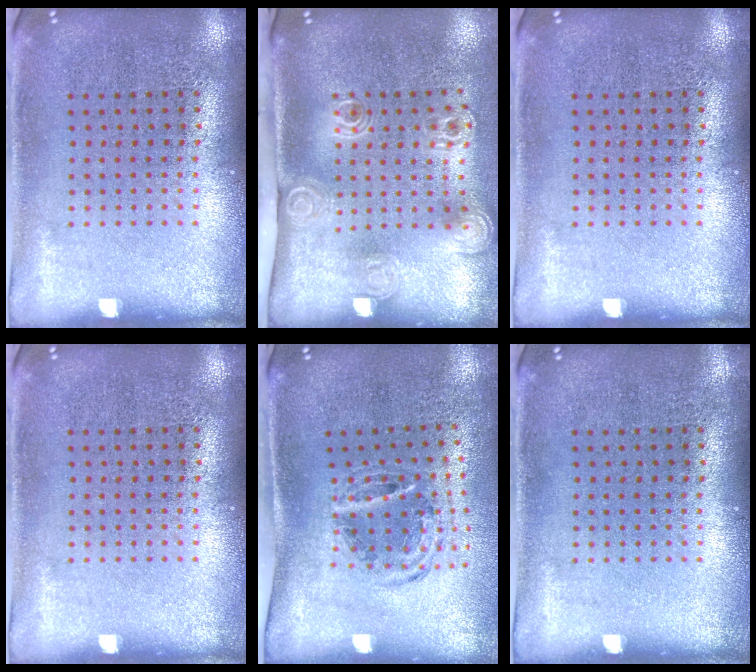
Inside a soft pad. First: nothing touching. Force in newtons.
{"total": 2.2, "press": 1.6, "slide": 1.6}
{"total": 0.0}
{"total": 0.0}
{"total": 1.1, "press": 1.0, "slide": 0.5}
{"total": 0.0}